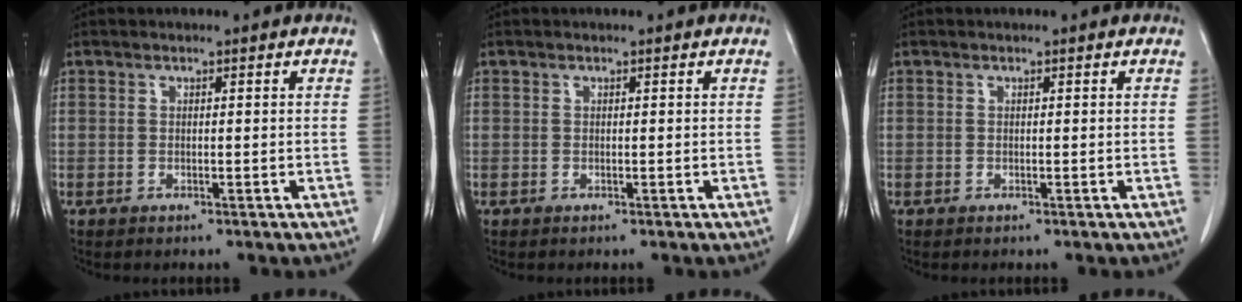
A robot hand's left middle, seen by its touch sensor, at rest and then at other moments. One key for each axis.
{"total": 0.0}
{"total": 0.0}